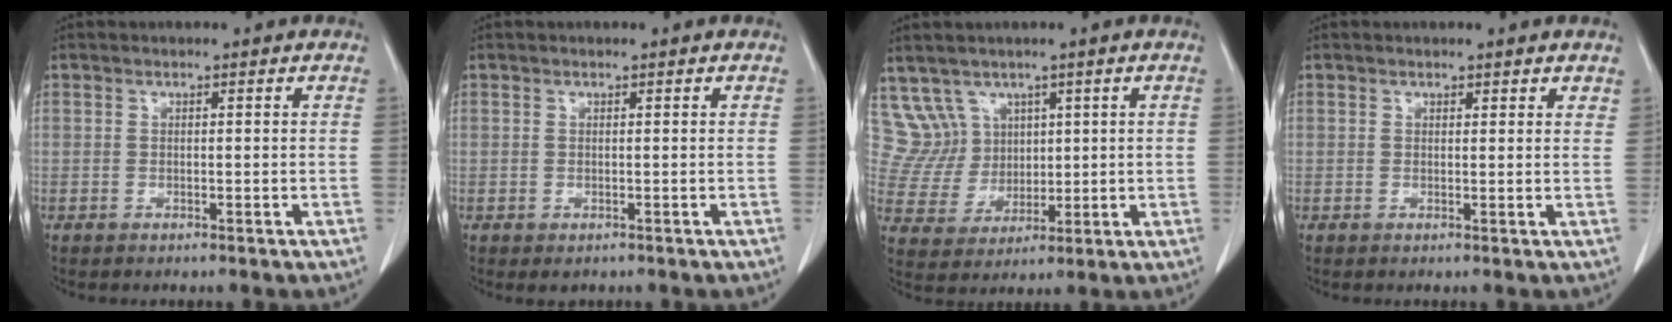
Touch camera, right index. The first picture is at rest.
{"total": 0.8, "force": [-0.2, 0.7, 0.3], "torque": [-0.004, 0.003, 0.001]}
{"total": 7.4, "force": [4.3, 6.0, -0.2], "torque": [0.002, 0.025, 0.098]}
{"total": 1.7, "force": [1.5, 0.7, 0.5], "torque": [0.001, 0.000, 0.013]}